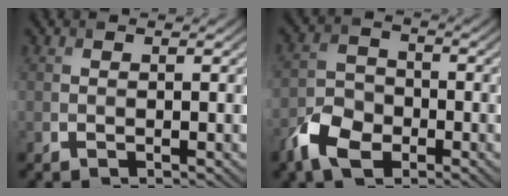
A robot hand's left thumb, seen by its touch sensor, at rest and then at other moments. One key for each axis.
{"total": 6.5, "fx": -3.7, "fy": 4.1, "fz": 3.5, "tx": -0.076, "ty": -0.001, "tz": -0.084}